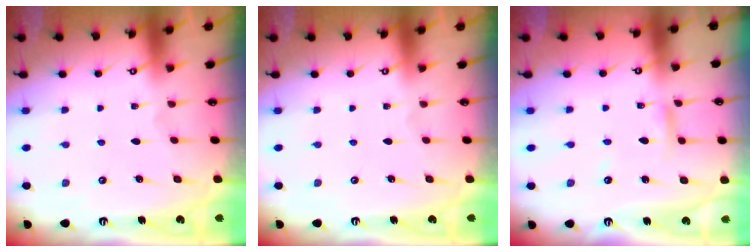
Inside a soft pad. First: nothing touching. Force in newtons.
{"total": 0.0}
{"total": 4.5, "press": 4.5, "slide": 0.4}